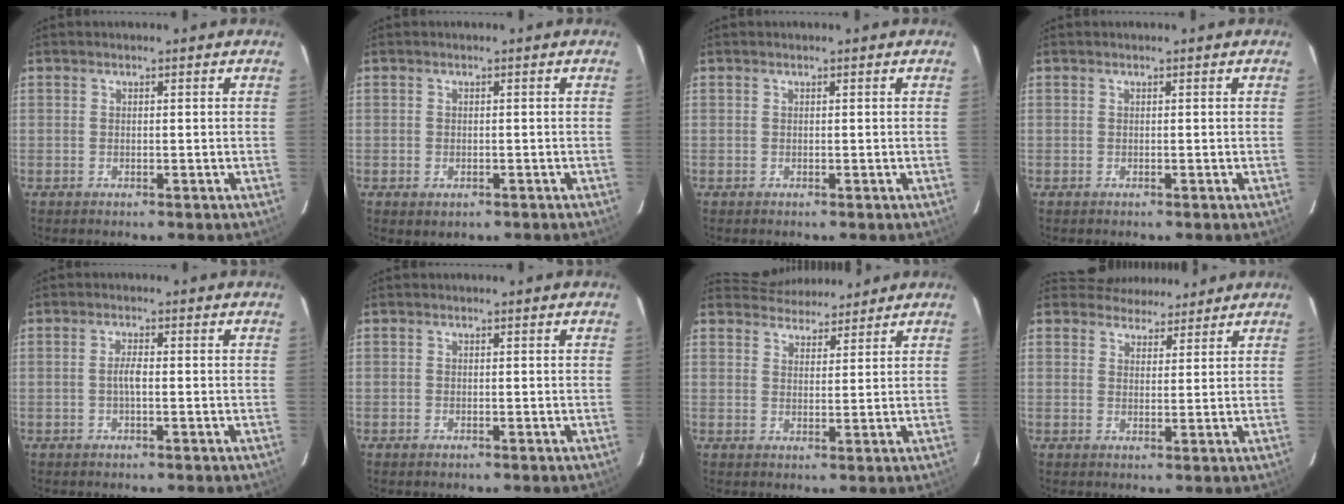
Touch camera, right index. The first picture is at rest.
{"total": 1.2, "force": [-0.7, 0.9, 0.4], "torque": [-0.006, -0.009, -0.005]}
{"total": 0.0}
{"total": 0.0}
{"total": 1.8, "force": [-0.3, 0.3, 1.7], "torque": [-0.033, 0.002, -0.008]}
{"total": 0.6, "force": [-0.2, -0.3, -0.5], "torque": [0.010, -0.004, -0.003]}
{"total": 7.6, "force": [7.4, 1.7, 0.1], "torque": [-0.003, 0.017, 0.112]}
{"total": 5.9, "force": [5.5, 2.1, -0.7], "torque": [0.017, 0.016, 0.079]}